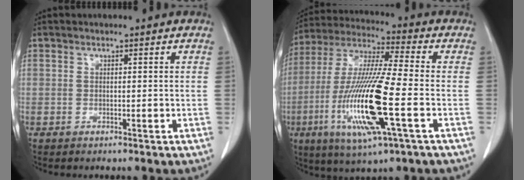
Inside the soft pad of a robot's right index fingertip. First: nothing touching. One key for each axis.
{"total": 18.2, "fx": -4.7, "fy": 1.2, "fz": 17.5, "tx": -0.365, "ty": -0.019, "tz": -0.089}